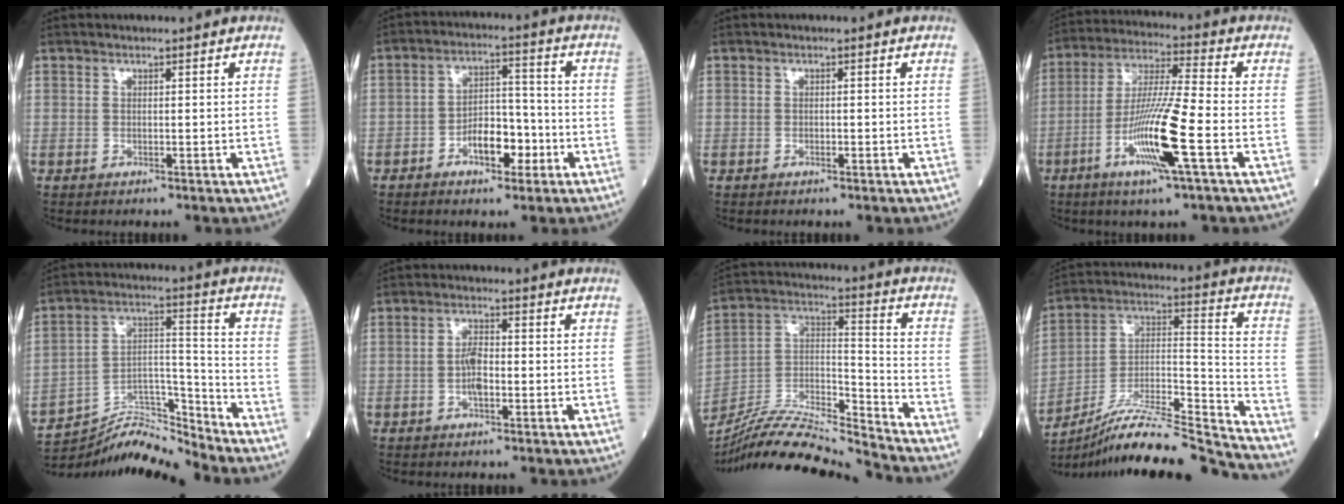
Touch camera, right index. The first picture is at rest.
{"total": 7.3, "force": [-3.2, 3.5, 5.5], "torque": [-0.092, 0.017, -0.052]}
{"total": 0.6, "force": [-0.2, 0.2, 0.5], "torque": [-0.012, -0.001, -0.004]}
{"total": 13.0, "force": [-4.7, -0.1, 12.1], "torque": [-0.236, -0.012, -0.091]}
{"total": 11.6, "force": [-11.6, -1.0, 0.8], "torque": [-0.013, 0.050, -0.209]}
{"total": 3.5, "force": [-0.8, 1.2, 3.2], "torque": [-0.063, 0.006, -0.017]}
{"total": 17.7, "force": [-16.9, -0.3, 5.3], "torque": [-0.092, 0.025, -0.304]}
{"total": 21.7, "force": [-20.2, -0.7, 7.9], "torque": [-0.145, 0.013, -0.336]}